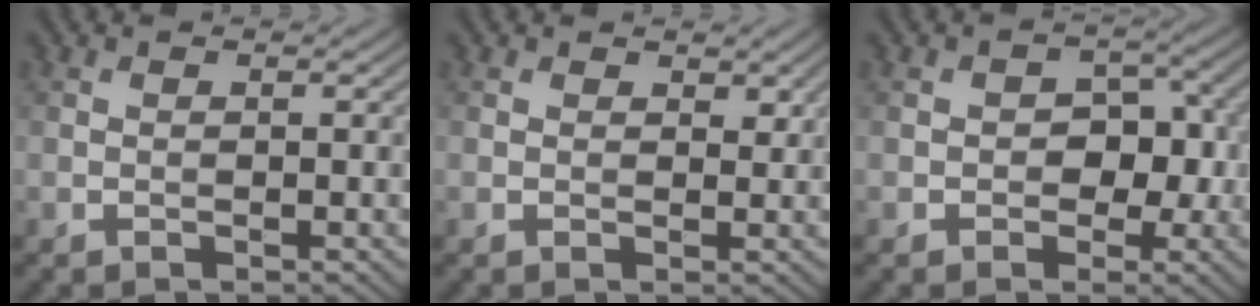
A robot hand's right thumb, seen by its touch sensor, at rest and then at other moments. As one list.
[{"total": 1.4, "force": [0.9, 0.8, 0.8], "torque": [-0.010, -0.002, 0.015]}, {"total": 4.9, "force": [-0.9, 3.7, 3.1], "torque": [-0.028, 0.001, -0.020]}]